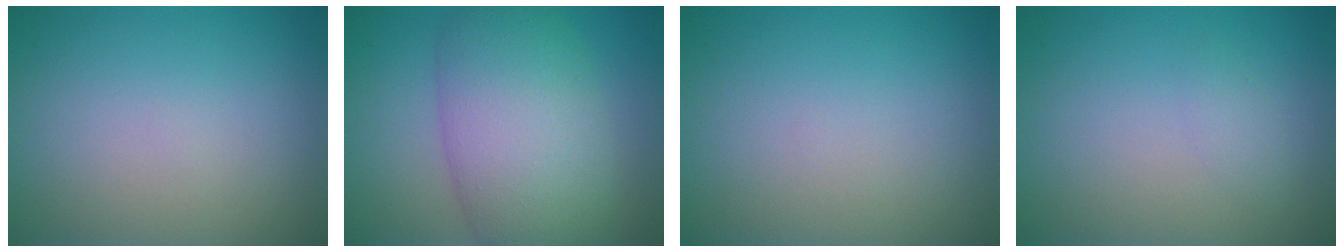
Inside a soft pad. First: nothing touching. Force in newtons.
{"total": 9.7, "press": 9.7, "slide": 0.5}
{"total": 0.0}
{"total": 0.9, "press": 0.9, "slide": 0.1}